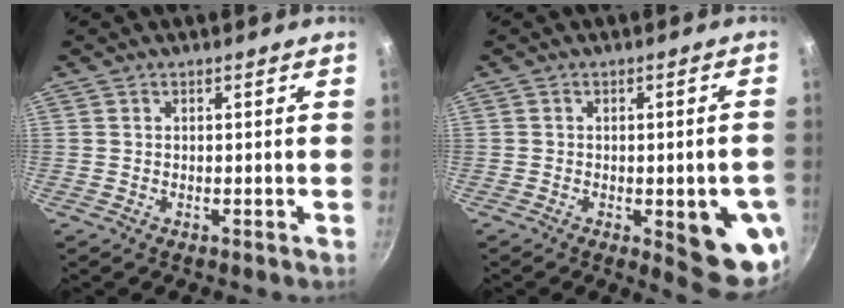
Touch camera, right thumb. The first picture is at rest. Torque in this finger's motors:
{"motor_torque": [1.87, 1.35, 1.61, -0.50, 0.27]}